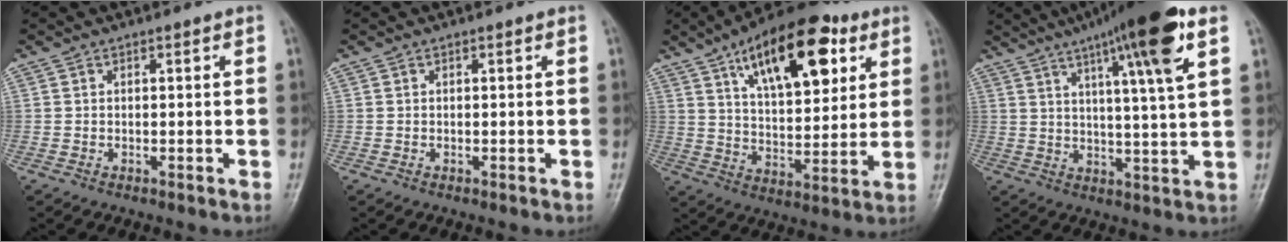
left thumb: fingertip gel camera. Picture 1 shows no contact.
{"total": 0.0}
{"total": 20.2, "force": [9.4, 9.3, 15.3], "torque": [-0.195, -0.027, 0.152]}
{"total": 16.4, "force": [8.4, 1.7, 14.0], "torque": [-0.217, -0.017, 0.125]}